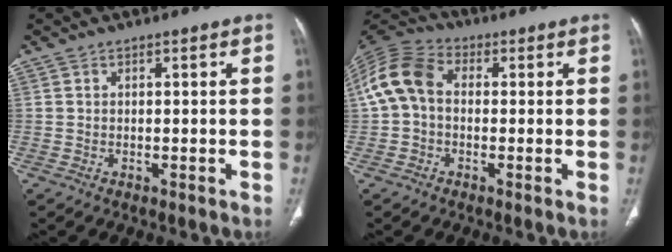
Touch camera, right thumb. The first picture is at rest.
{"total": 10.4, "force": [0.4, 7.5, 7.2], "torque": [-0.145, 0.030, -0.006]}